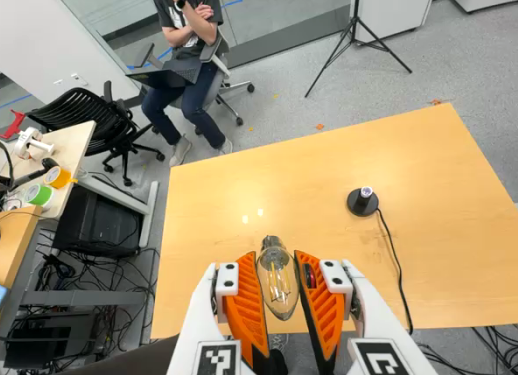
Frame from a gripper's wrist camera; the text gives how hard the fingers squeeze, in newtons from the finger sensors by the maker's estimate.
{"total": 14.8, "left": 16.5, "right": 13.1}